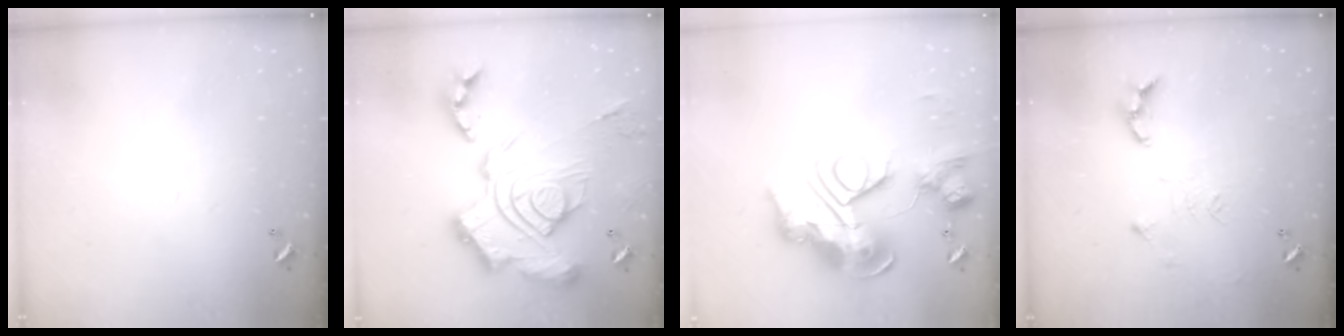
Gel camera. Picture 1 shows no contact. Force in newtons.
{"total": 4.2, "press": 3.4, "slide": 2.5}
{"total": 0.7, "press": 0.7, "slide": 0.0}
{"total": 10.3, "press": 10.2, "slide": 1.0}